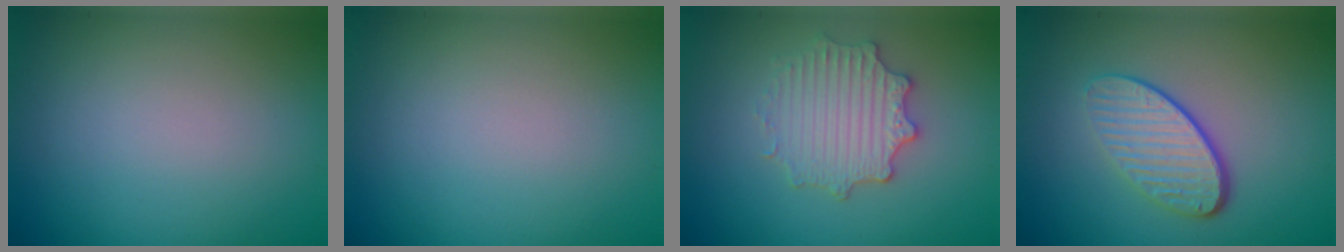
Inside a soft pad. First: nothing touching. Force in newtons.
{"total": 0.0}
{"total": 3.4, "press": 3.1, "slide": 1.2}
{"total": 4.2, "press": 2.9, "slide": 3.0}